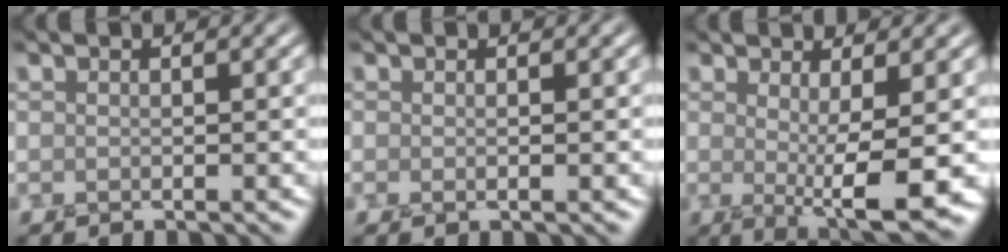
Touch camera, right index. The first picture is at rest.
{"total": 0.5, "force": [-0.2, 0.1, 0.5], "torque": [-0.008, -0.003, -0.004]}
{"total": 5.8, "force": [-0.5, 1.3, 5.7], "torque": [-0.078, -0.011, -0.008]}